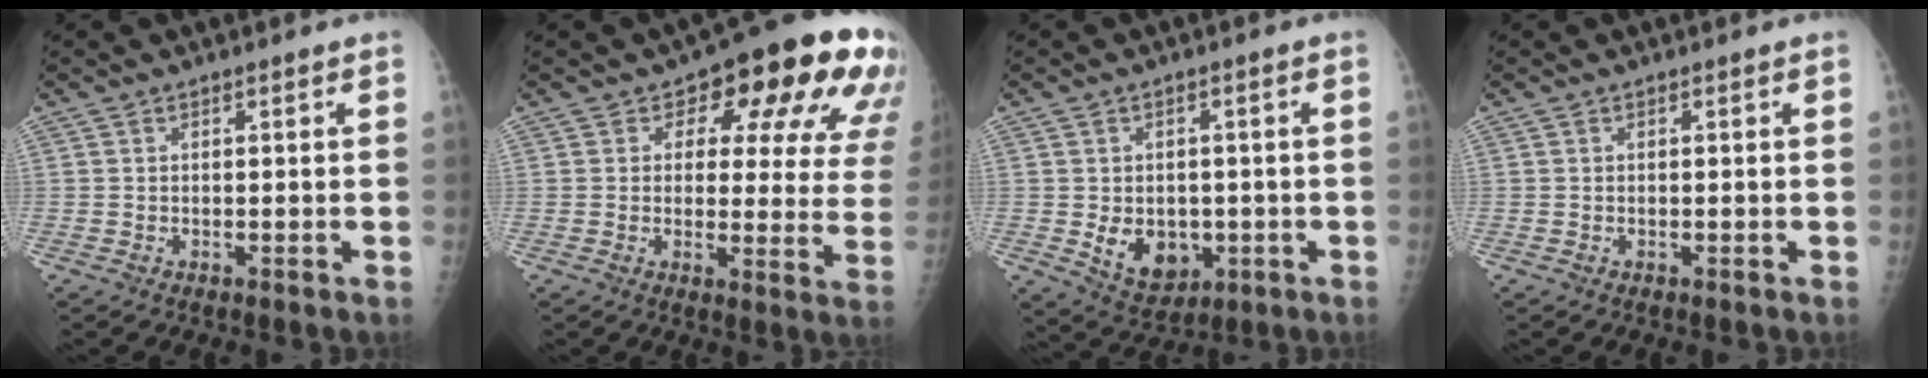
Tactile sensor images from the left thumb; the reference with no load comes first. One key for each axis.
{"total": 19.1, "fx": 9.5, "fy": 9.4, "fz": 13.7, "tx": -0.123, "ty": -0.026, "tz": 0.104}
{"total": 8.1, "fx": -1.5, "fy": 6.1, "fz": 5.1, "tx": -0.051, "ty": -0.005, "tz": -0.005}
{"total": 0.0}